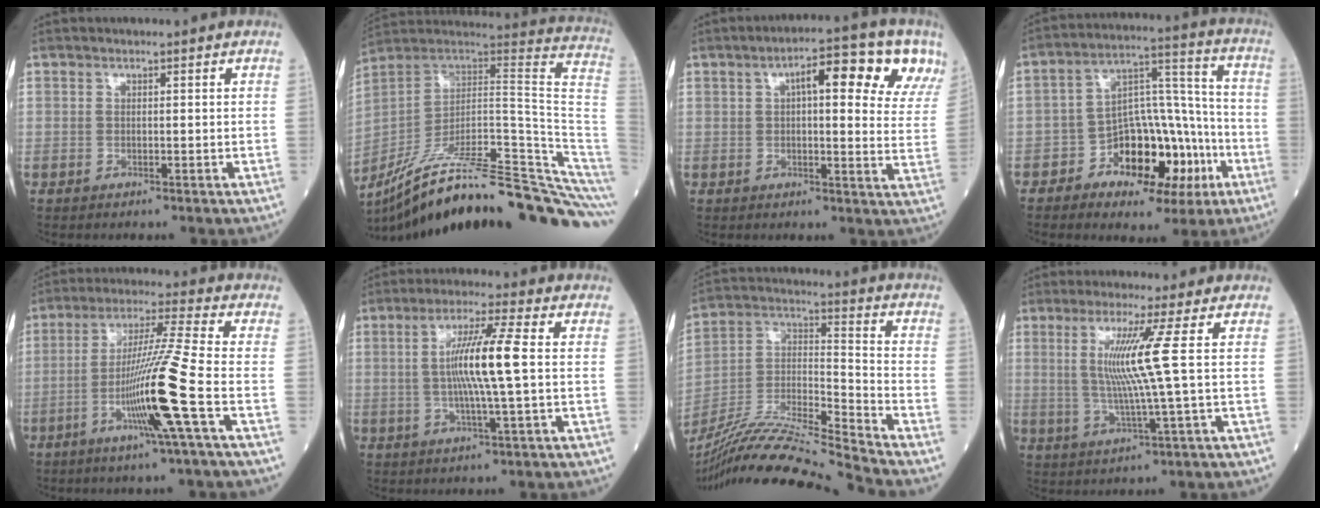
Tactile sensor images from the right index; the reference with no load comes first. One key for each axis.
{"total": 29.5, "fx": -23.2, "fy": 1.3, "fz": 18.2, "tx": -0.152, "ty": 0.015, "tz": -0.339}
{"total": 13.7, "fx": 6.7, "fy": 3.6, "fz": 11.4, "tx": -0.146, "ty": 0.023, "tz": 0.071}
{"total": 14.2, "fx": -5.8, "fy": 7.9, "fz": 10.3, "tx": -0.155, "ty": 0.038, "tz": -0.078}
{"total": 12.4, "fx": -4.0, "fy": -2.6, "fz": 11.5, "tx": -0.217, "ty": -0.009, "tz": -0.075}
{"total": 8.4, "fx": 0.4, "fy": 0.0, "fz": 8.4, "tx": -0.156, "ty": 0.002, "tz": 0.003}
{"total": 20.1, "fx": -18.5, "fy": -2.0, "fz": 7.4, "tx": -0.154, "ty": -0.001, "tz": -0.335}
{"total": 7.9, "fx": 1.4, "fy": -2.1, "fz": 7.5, "tx": -0.152, "ty": -0.006, "tz": 0.035}